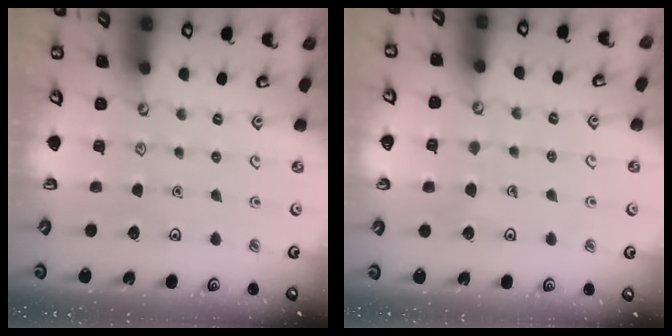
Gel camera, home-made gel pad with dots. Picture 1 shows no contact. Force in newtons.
{"total": 3.4, "press": 3.4, "slide": 0.1}